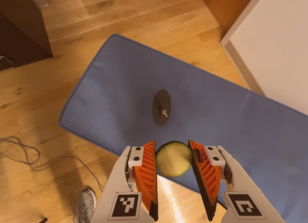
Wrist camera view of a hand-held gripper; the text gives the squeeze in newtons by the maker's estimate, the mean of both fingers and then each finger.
{"total": 8.4, "left": 8.2, "right": 8.7}